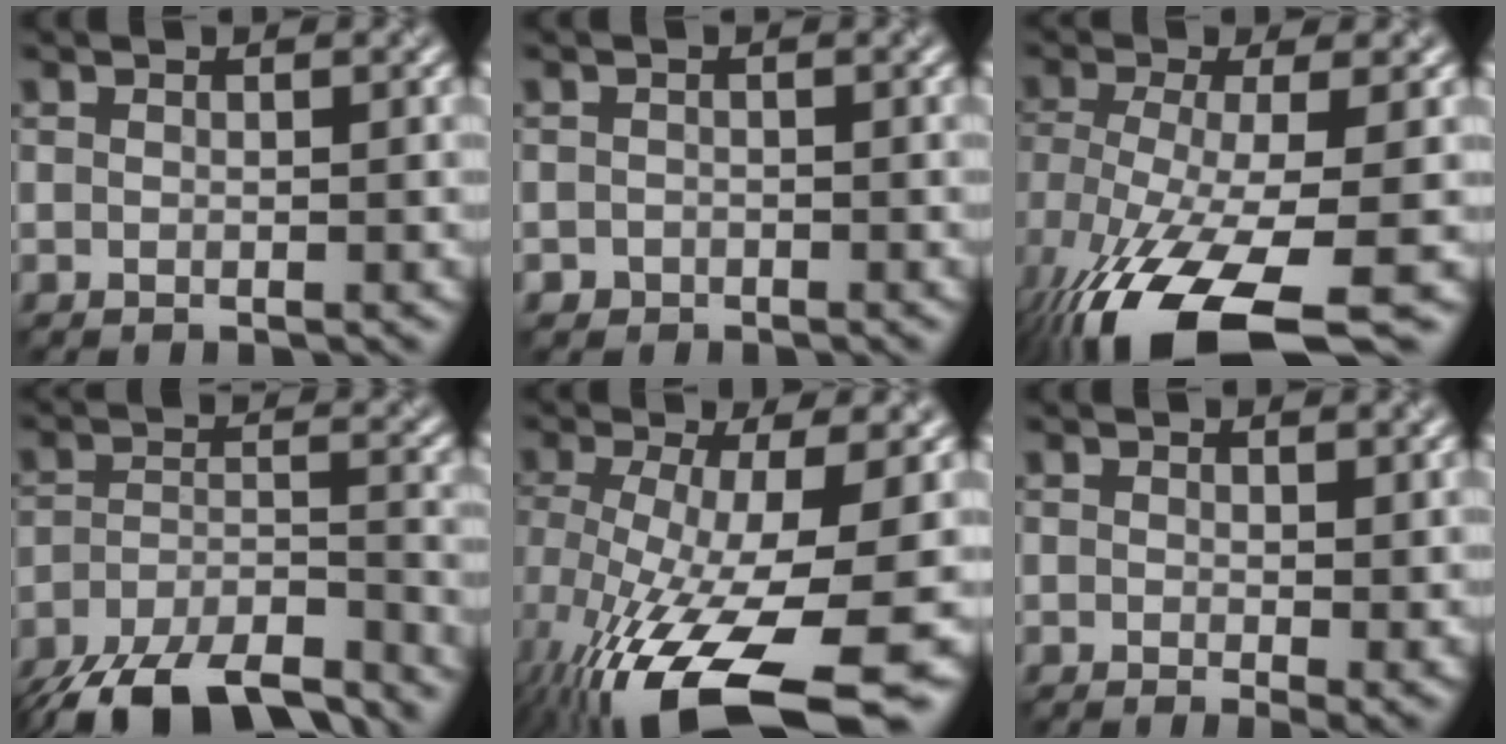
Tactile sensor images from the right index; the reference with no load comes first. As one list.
[{"total": 0.7, "force": [-0.4, 0.5, -0.1], "torque": [0.007, -0.003, -0.007]}, {"total": 11.8, "force": [-6.9, 3.3, 9.0], "torque": [-0.178, -0.022, -0.113]}, {"total": 10.2, "force": [-8.5, 2.7, 4.8], "torque": [-0.088, -0.014, -0.142]}, {"total": 15.6, "force": [-6.5, 5.4, 13.1], "torque": [-0.242, -0.036, -0.098]}, {"total": 2.0, "force": [0.4, 0.6, 1.9], "torque": [-0.021, -0.013, 0.009]}]